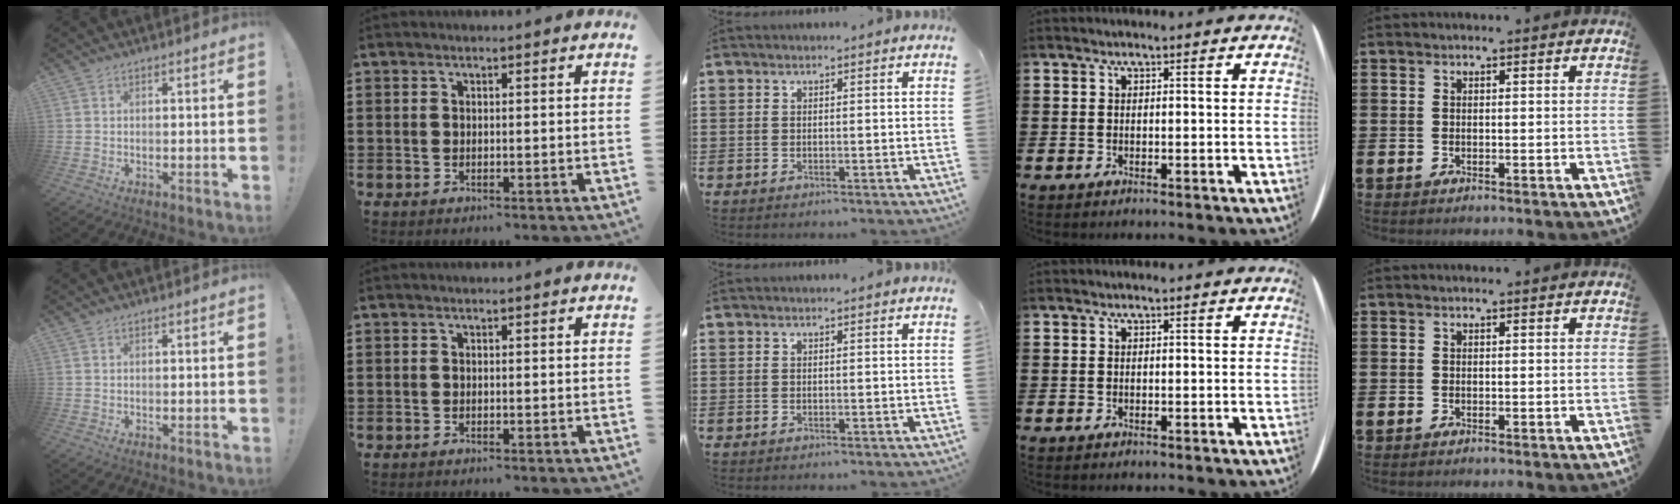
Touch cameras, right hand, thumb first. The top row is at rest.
{}